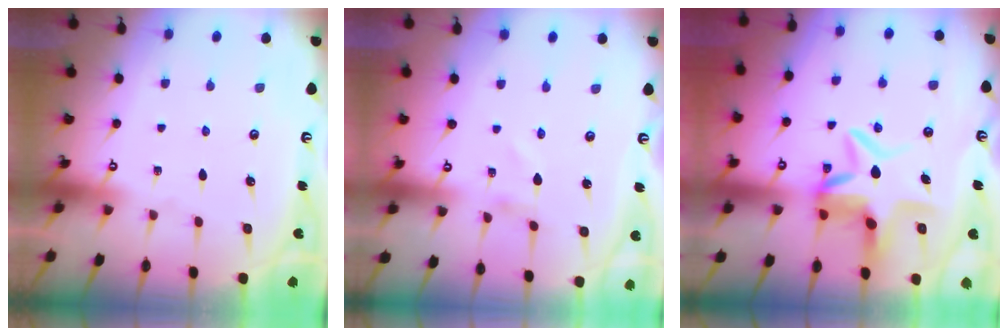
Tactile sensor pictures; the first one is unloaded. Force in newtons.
{"total": 0.9, "press": 0.8, "slide": 0.1}
{"total": 8.7, "press": 8.2, "slide": 2.9}